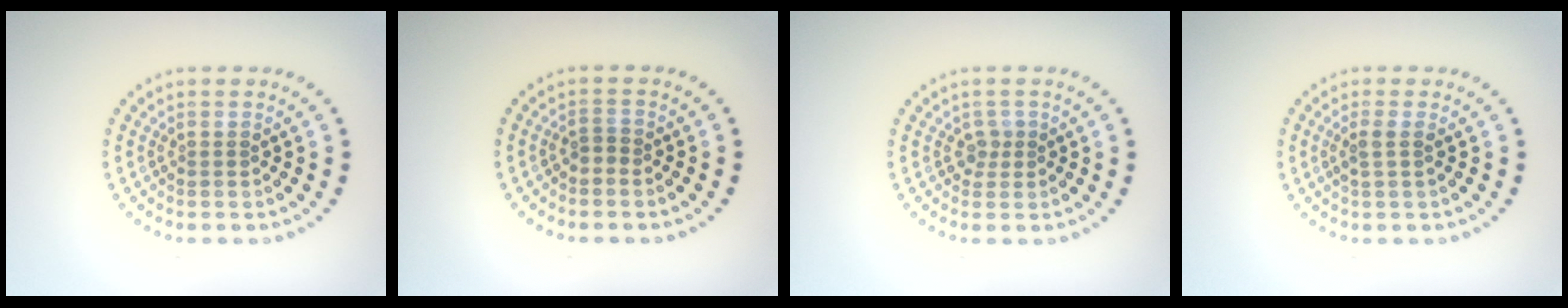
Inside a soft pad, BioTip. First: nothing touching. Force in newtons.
{"total": 1.0, "press": 0.8, "slide": 0.5}
{"total": 1.2, "press": 1.0, "slide": 0.7}
{"total": 1.5, "press": 1.2, "slide": 0.8}